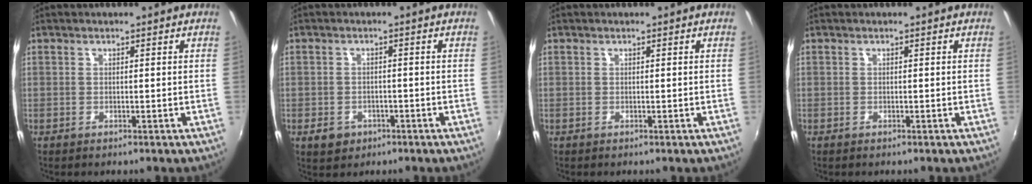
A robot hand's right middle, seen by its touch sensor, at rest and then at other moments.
{"total": 3.9, "force": [-1.9, 3.0, 1.5], "torque": [-0.040, 0.002, -0.024]}
{"total": 0.0}
{"total": 0.0}